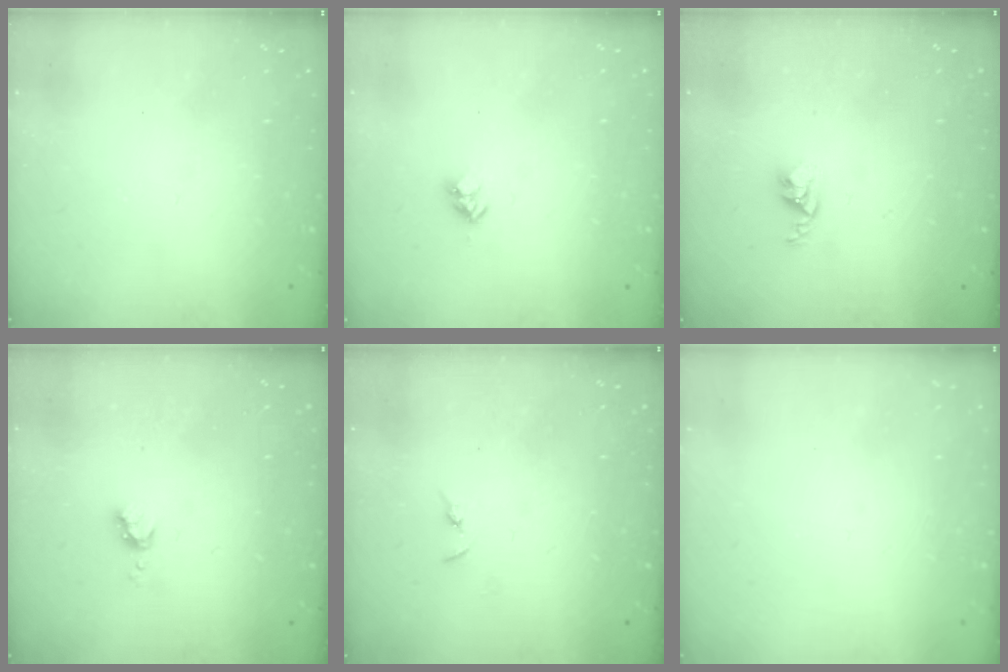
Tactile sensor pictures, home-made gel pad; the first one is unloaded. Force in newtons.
{"total": 2.8, "press": 2.8, "slide": 0.4}
{"total": 2.9, "press": 2.9, "slide": 0.4}
{"total": 3.8, "press": 3.7, "slide": 0.6}
{"total": 3.3, "press": 3.2, "slide": 0.4}
{"total": 0.0}